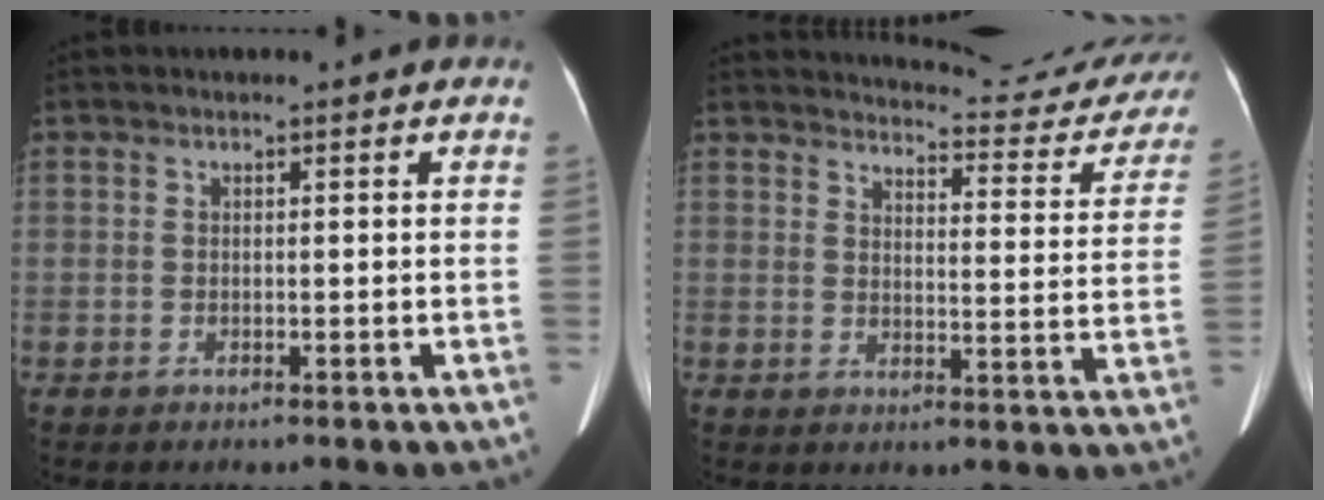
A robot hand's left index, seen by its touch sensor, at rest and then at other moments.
{"total": 18.7, "force": [18.1, 3.0, 3.5], "torque": [-0.022, -0.079, 0.190]}